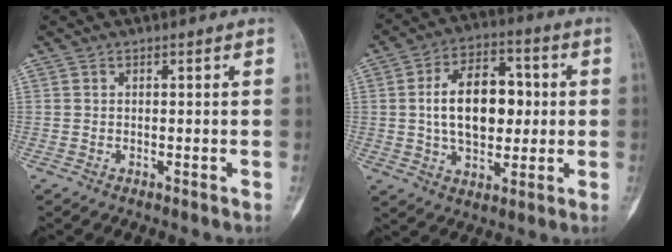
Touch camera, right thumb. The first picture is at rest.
{"total": 14.7, "force": [1.0, 9.0, 11.6], "torque": [-0.158, 0.017, 0.015]}